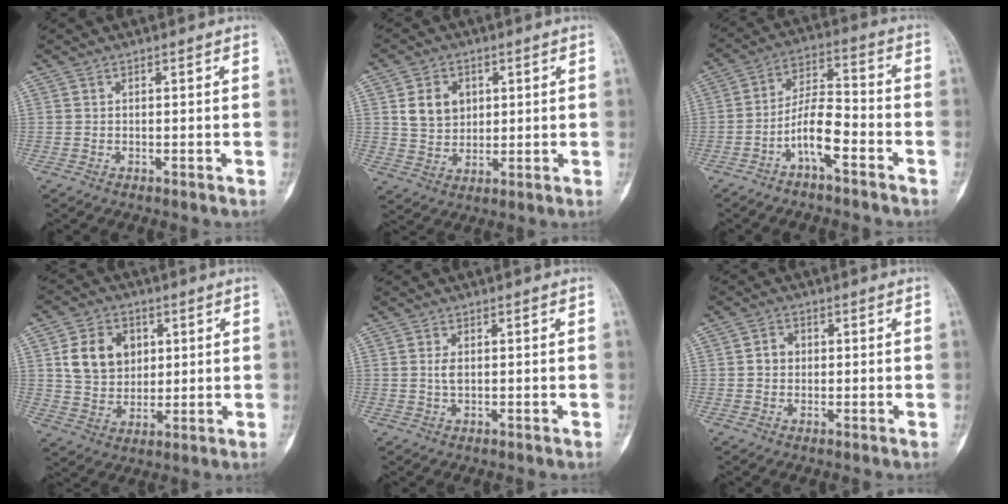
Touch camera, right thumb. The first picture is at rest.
{"total": 7.6, "force": [2.2, 5.9, 4.2], "torque": [-0.046, -0.012, 0.046]}
{"total": 9.1, "force": [-4.6, 3.3, 7.2], "torque": [-0.130, 0.053, -0.086]}
{"total": 11.0, "force": [2.9, 8.6, 6.1], "torque": [-0.075, -0.006, 0.056]}
{"total": 2.1, "force": [0.3, 1.1, 1.7], "torque": [-0.034, -0.002, 0.007]}
{"total": 3.0, "force": [0.2, 2.6, 1.5], "torque": [-0.015, 0.008, -0.001]}